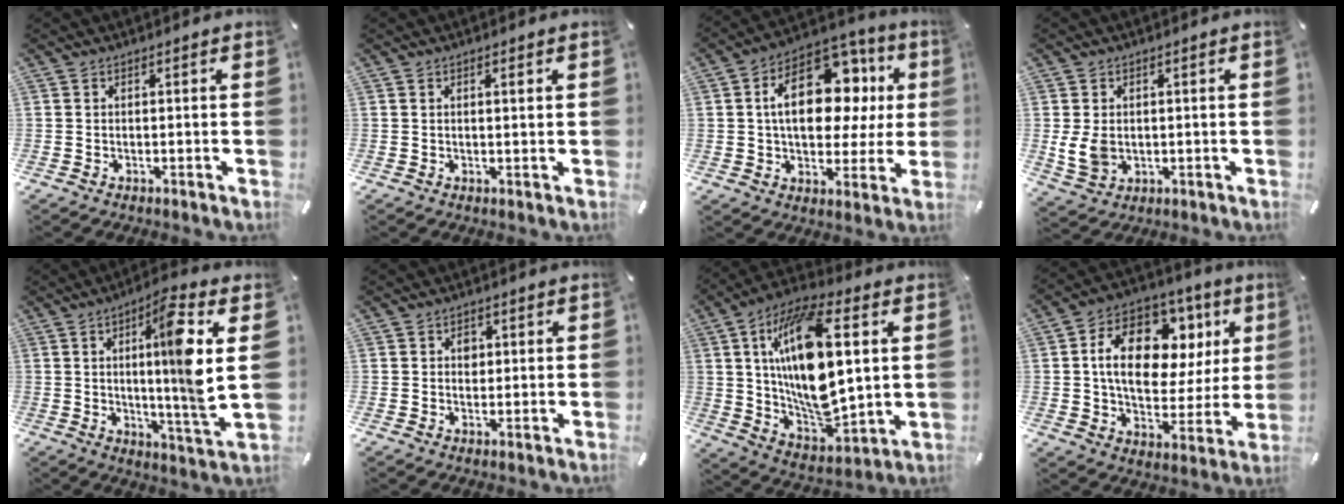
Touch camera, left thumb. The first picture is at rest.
{"total": 1.1, "force": [0.4, 0.2, 1.0], "torque": [-0.011, -0.003, 0.005]}
{"total": 21.3, "force": [5.0, 13.1, 16.0], "torque": [-0.251, -0.012, 0.083]}
{"total": 6.5, "force": [0.2, 5.3, 3.7], "torque": [-0.078, -0.003, 0.003]}
{"total": 13.8, "force": [3.6, 0.1, 13.3], "torque": [-0.219, -0.019, 0.047]}
{"total": 2.4, "force": [0.5, 2.1, 1.2], "torque": [-0.002, -0.002, 0.001]}
{"total": 22.3, "force": [6.3, 10.9, 18.4], "torque": [-0.369, -0.029, 0.102]}
{"total": 18.1, "force": [5.9, 11.9, 12.4], "torque": [-0.196, -0.014, 0.106]}